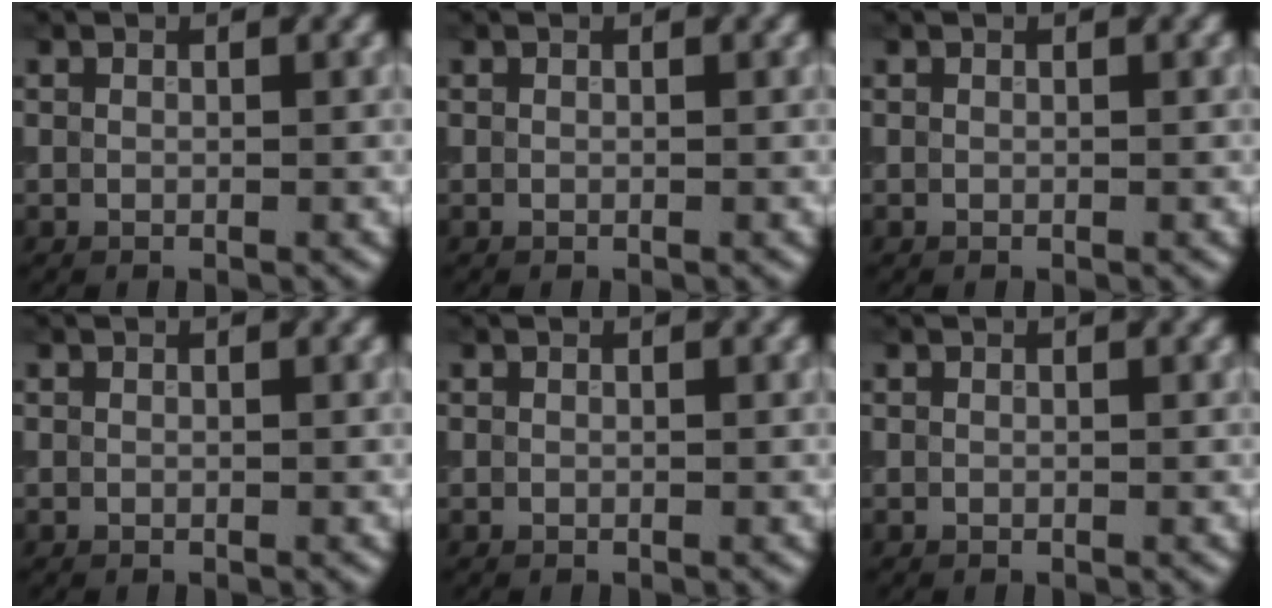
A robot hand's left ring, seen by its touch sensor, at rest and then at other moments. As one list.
[{"total": 0.0}, {"total": 0.0}, {"total": 0.0}, {"total": 0.0}, {"total": 0.0}]